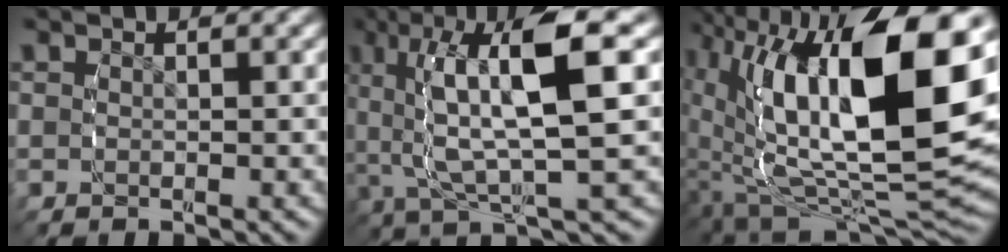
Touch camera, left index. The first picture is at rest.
{"total": 11.2, "force": [1.7, 5.3, 9.8], "torque": [-0.173, 0.011, 0.018]}
{"total": 18.4, "force": [-0.5, 10.0, 15.4], "torque": [-0.263, -0.019, 0.006]}